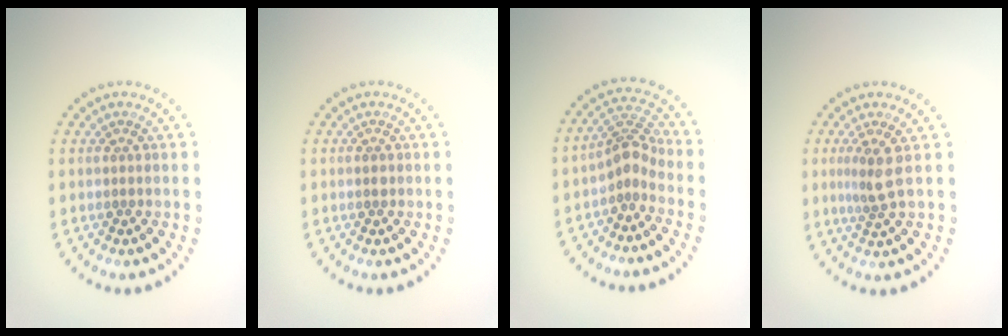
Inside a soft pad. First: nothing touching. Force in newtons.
{"total": 0.9, "press": 0.9, "slide": 0.0}
{"total": 2.6, "press": 1.9, "slide": 1.7}
{"total": 2.3, "press": 1.8, "slide": 1.6}